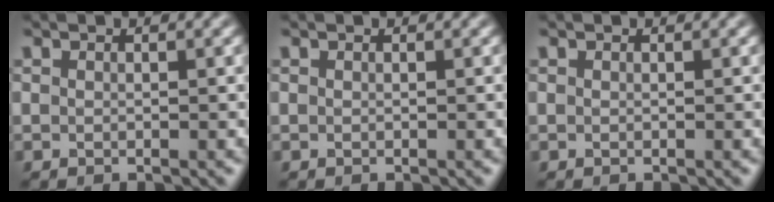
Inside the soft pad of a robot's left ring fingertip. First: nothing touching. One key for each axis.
{"total": 0.0}
{"total": 0.0}